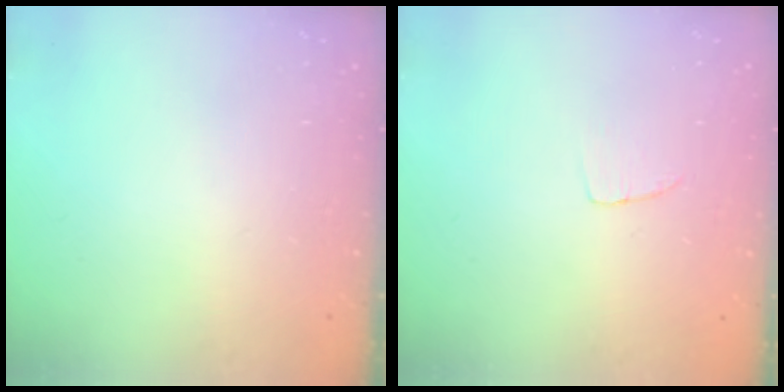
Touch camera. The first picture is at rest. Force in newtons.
{"total": 3.2, "press": 3.2, "slide": 0.2}